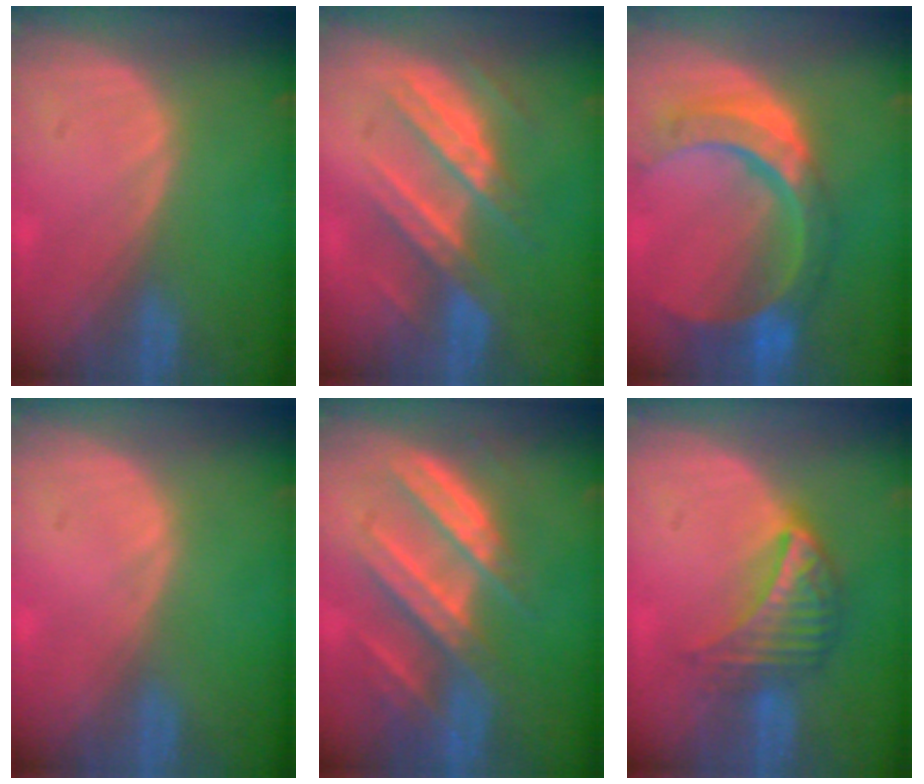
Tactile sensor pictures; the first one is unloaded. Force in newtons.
{"total": 7.4, "press": 7.4, "slide": 0.4}
{"total": 11.0, "press": 9.3, "slide": 5.9}
{"total": 0.0}
{"total": 8.8, "press": 8.1, "slide": 3.4}
{"total": 7.5, "press": 6.6, "slide": 3.6}